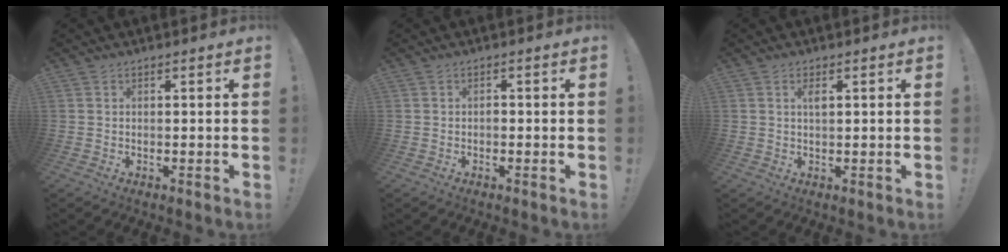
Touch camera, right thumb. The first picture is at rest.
{"total": 1.0, "force": [-0.8, 0.5, 0.4], "torque": [-0.011, 0.003, -0.014]}
{"total": 2.0, "force": [0.8, 0.7, 1.7], "torque": [-0.025, -0.001, 0.011]}